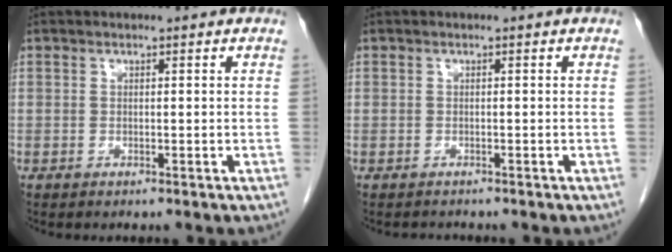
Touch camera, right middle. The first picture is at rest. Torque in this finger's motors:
{"motor_torque": [-1.44, 0.20, -0.80, -0.12]}